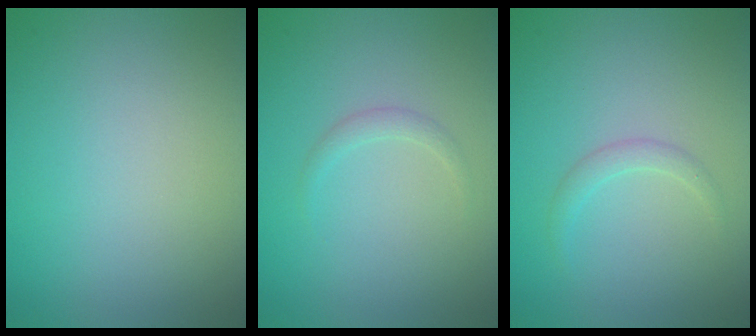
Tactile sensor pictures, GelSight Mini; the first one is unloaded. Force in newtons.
{"total": 0.8, "press": 0.8, "slide": 0.0}
{"total": 1.2, "press": 1.2, "slide": 0.1}